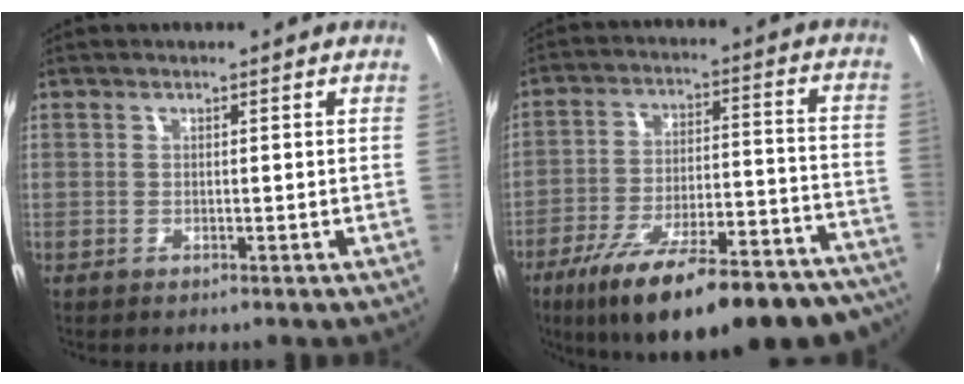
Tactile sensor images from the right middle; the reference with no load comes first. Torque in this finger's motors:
{"motor_torque": [1.43, -0.71, 0.46, 0.21]}